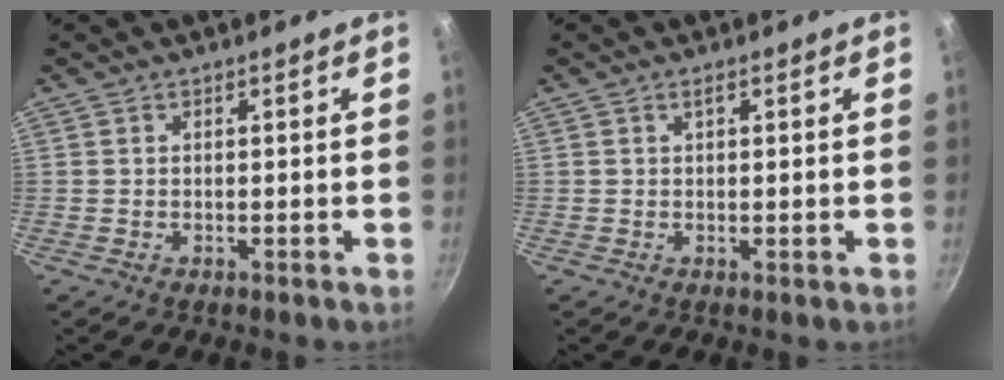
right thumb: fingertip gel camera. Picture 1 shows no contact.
{"total": 1.1, "force": [0.6, 0.2, 0.9], "torque": [-0.014, -0.003, 0.008]}